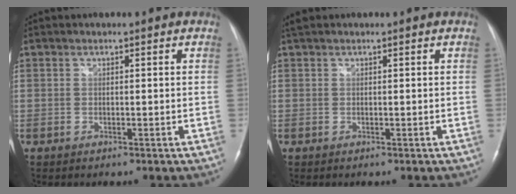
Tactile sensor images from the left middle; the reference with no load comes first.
{"total": 1.2, "force": [0.9, 0.7, 0.3], "torque": [-0.011, 0.019, 0.018]}